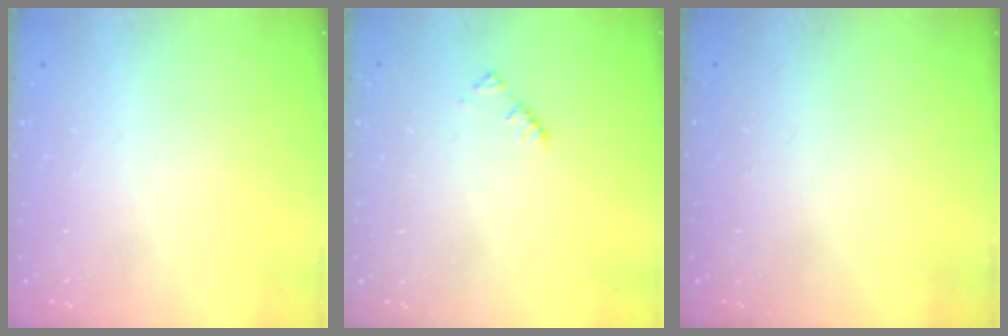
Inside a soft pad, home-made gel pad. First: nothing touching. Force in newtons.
{"total": 1.9, "press": 1.9, "slide": 0.3}
{"total": 0.0}